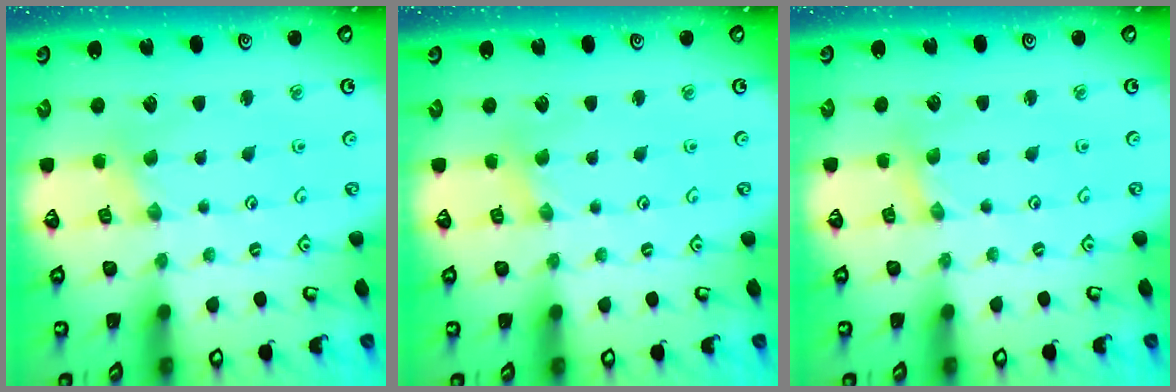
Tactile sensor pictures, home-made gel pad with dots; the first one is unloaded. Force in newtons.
{"total": 1.5, "press": 1.5, "slide": 0.4}
{"total": 0.5, "press": 0.5, "slide": 0.1}